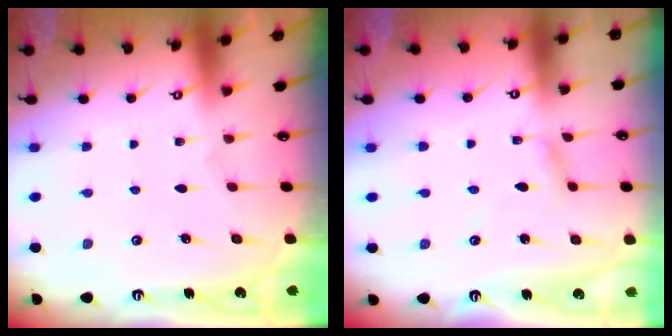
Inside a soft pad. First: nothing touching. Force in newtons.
{"total": 2.3, "press": 2.3, "slide": 0.2}